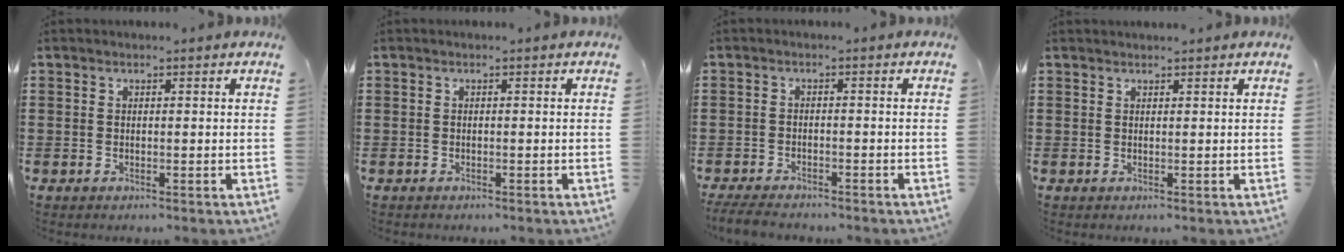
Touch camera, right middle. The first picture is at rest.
{"total": 0.7, "force": [-0.4, 0.5, -0.1], "torque": [0.002, 0.005, -0.011]}
{"total": 2.9, "force": [-2.8, 0.6, 0.6], "torque": [-0.019, 0.001, -0.060]}
{"total": 0.7, "force": [0.7, 0.1, 0.0], "torque": [0.006, -0.003, 0.012]}